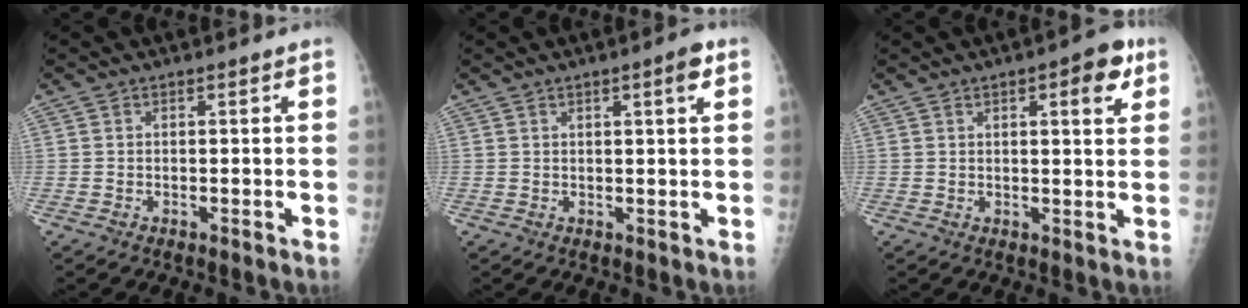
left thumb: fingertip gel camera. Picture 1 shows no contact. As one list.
[{"total": 3.1, "force": [1.4, 0.4, 2.8], "torque": [-0.037, -0.004, 0.020]}, {"total": 6.5, "force": [3.0, 2.2, 5.4], "torque": [-0.052, -0.007, 0.033]}]